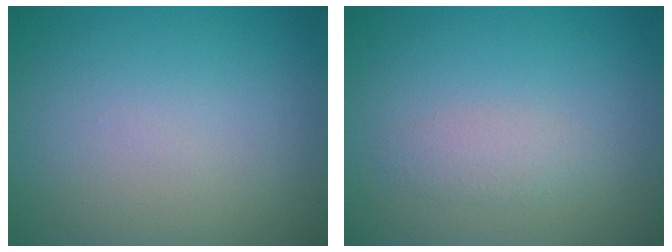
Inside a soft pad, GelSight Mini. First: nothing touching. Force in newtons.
{"total": 1.6, "press": 1.6, "slide": 0.1}